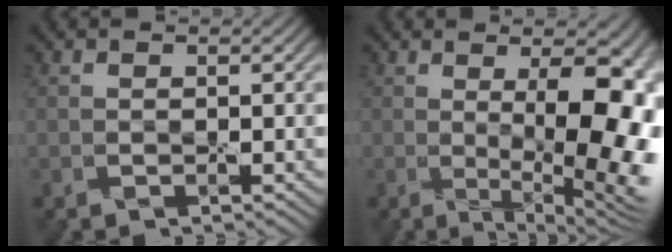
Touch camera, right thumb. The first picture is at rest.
{"total": 16.9, "force": [-0.1, 5.8, 15.9], "torque": [-0.185, 0.001, 0.002]}